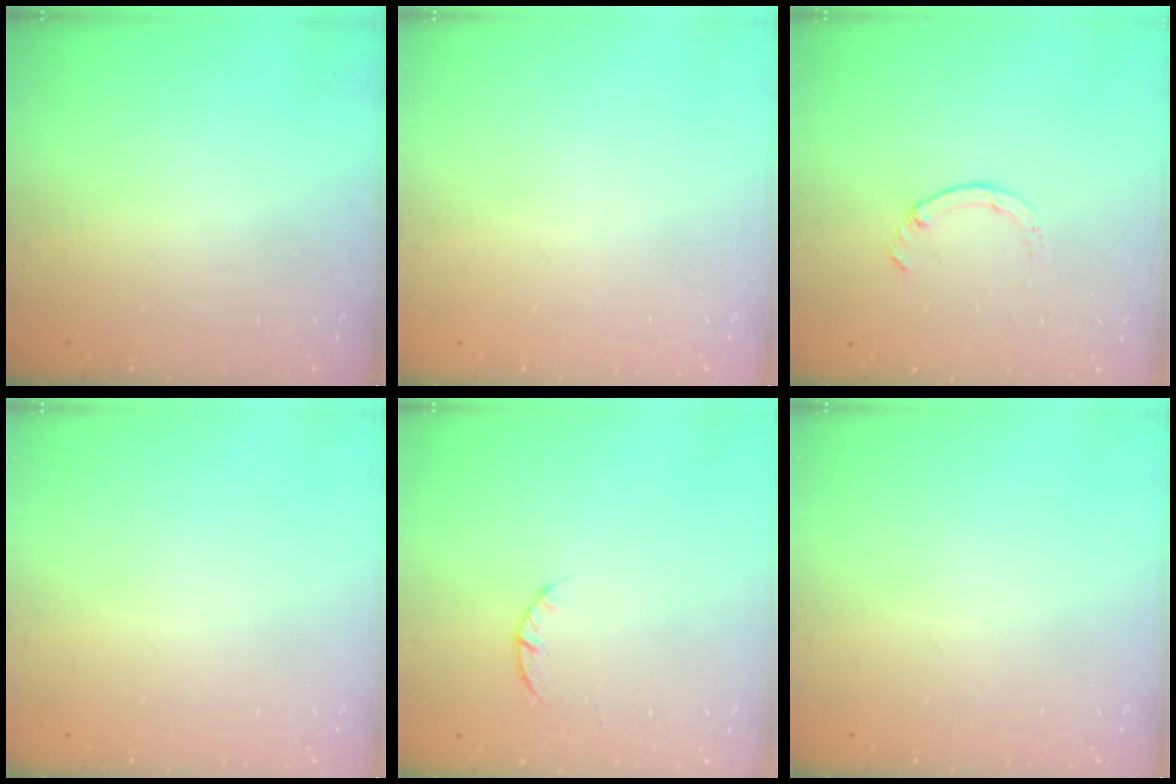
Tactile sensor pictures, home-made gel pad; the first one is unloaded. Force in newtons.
{"total": 0.0}
{"total": 2.2, "press": 2.1, "slide": 0.4}
{"total": 0.0}
{"total": 2.3, "press": 2.3, "slide": 0.4}
{"total": 0.0}